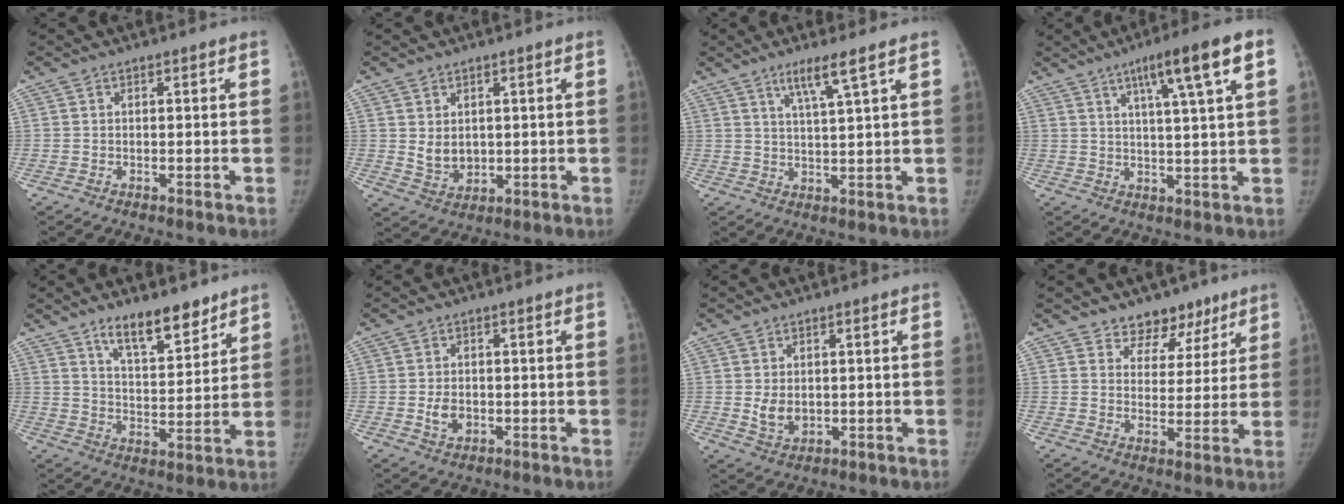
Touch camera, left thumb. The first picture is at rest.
{"total": 4.7, "force": [0.9, 3.7, 2.8], "torque": [-0.033, -0.016, 0.030]}
{"total": 5.6, "force": [3.4, -0.4, 4.5], "torque": [-0.087, -0.023, 0.068]}
{"total": 11.3, "force": [5.2, 0.7, 10.0], "torque": [-0.153, -0.002, 0.078]}
{"total": 10.9, "force": [8.0, 4.0, 6.2], "torque": [-0.072, -0.062, 0.137]}
{"total": 3.7, "force": [-0.7, 2.8, 2.4], "torque": [-0.033, 0.001, -0.007]}
{"total": 4.6, "force": [0.2, 3.4, 3.0], "torque": [-0.039, -0.010, 0.014]}
{"total": 8.2, "force": [6.0, 5.3, 1.5], "torque": [0.028, -0.036, 0.093]}